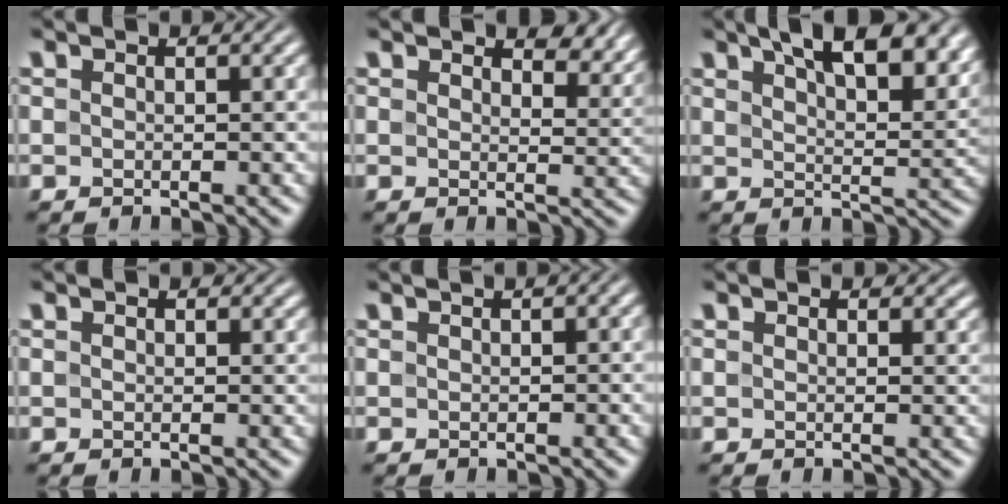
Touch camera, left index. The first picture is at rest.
{"total": 4.3, "force": [3.3, 1.7, 2.3], "torque": [-0.035, -0.001, 0.048]}
{"total": 11.1, "force": [7.0, 4.4, 7.4], "torque": [-0.084, 0.025, 0.081]}
{"total": 0.5, "force": [0.4, 0.2, 0.1], "torque": [0.000, 0.001, 0.007]}
{"total": 1.5, "force": [0.7, 0.4, 1.2], "torque": [-0.017, 0.005, 0.008]}
{"total": 0.8, "force": [0.7, 0.4, 0.2], "torque": [-0.003, -0.002, 0.011]}